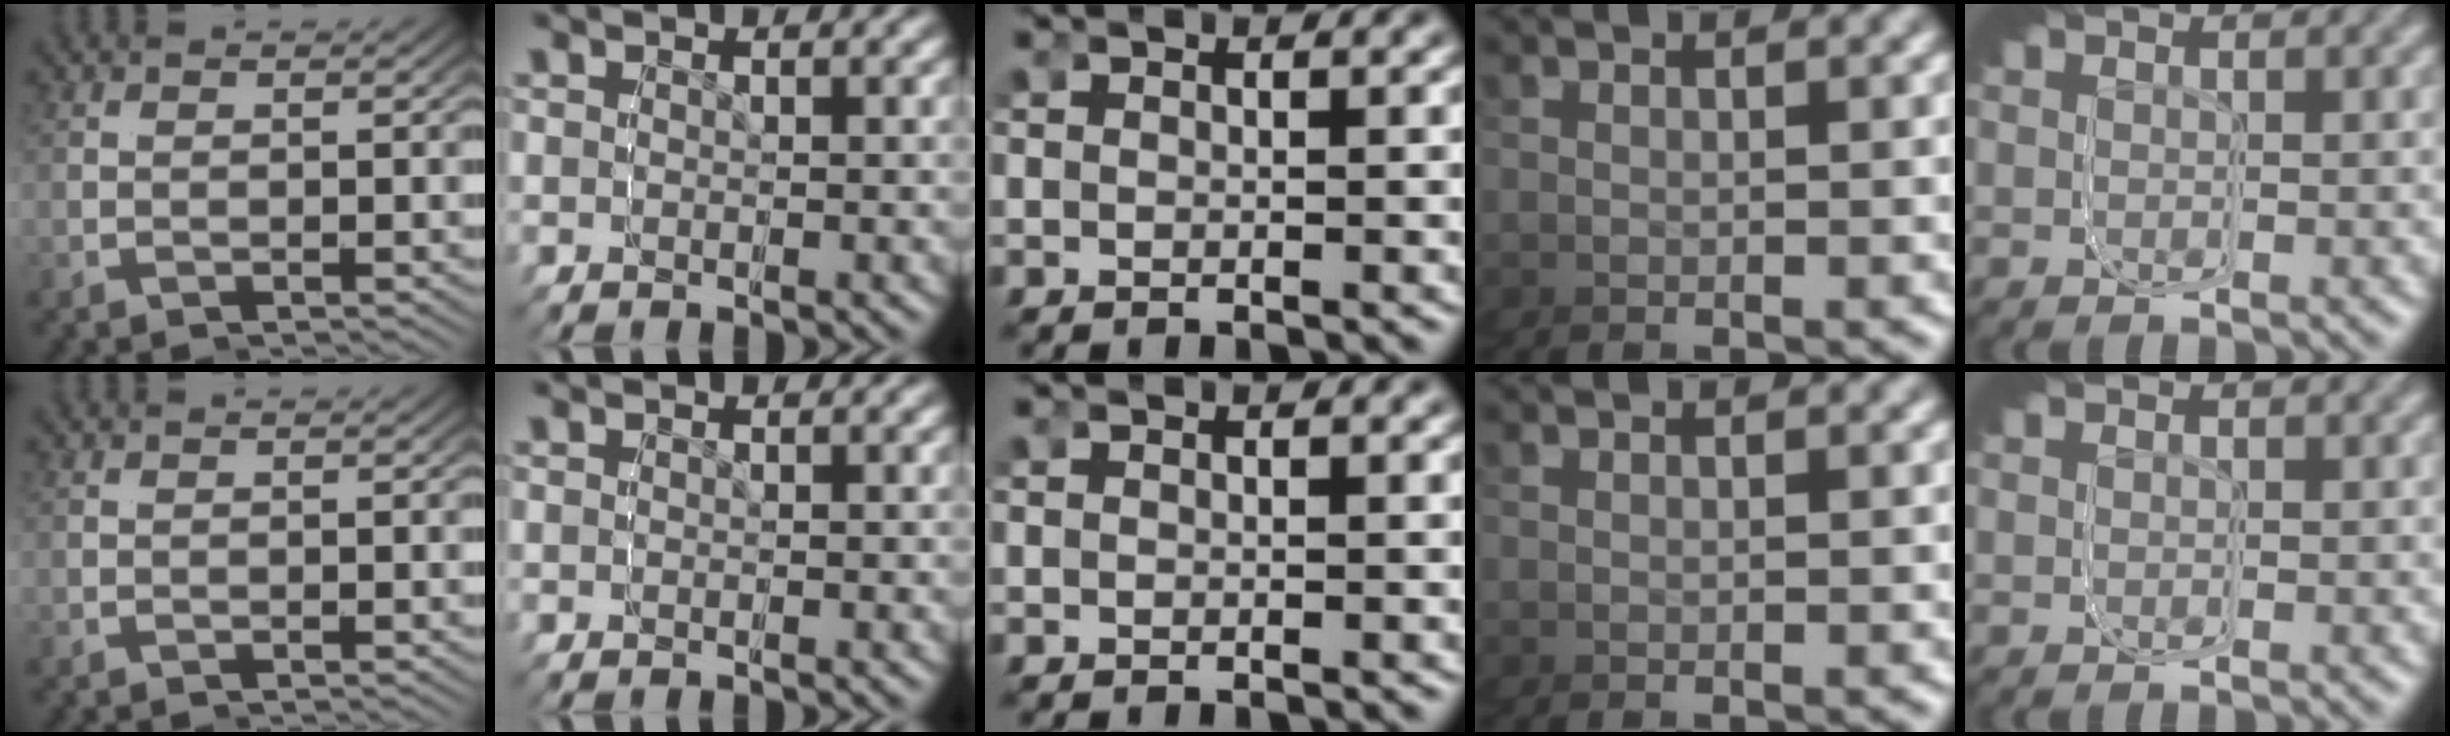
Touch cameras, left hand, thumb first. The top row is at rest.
{}